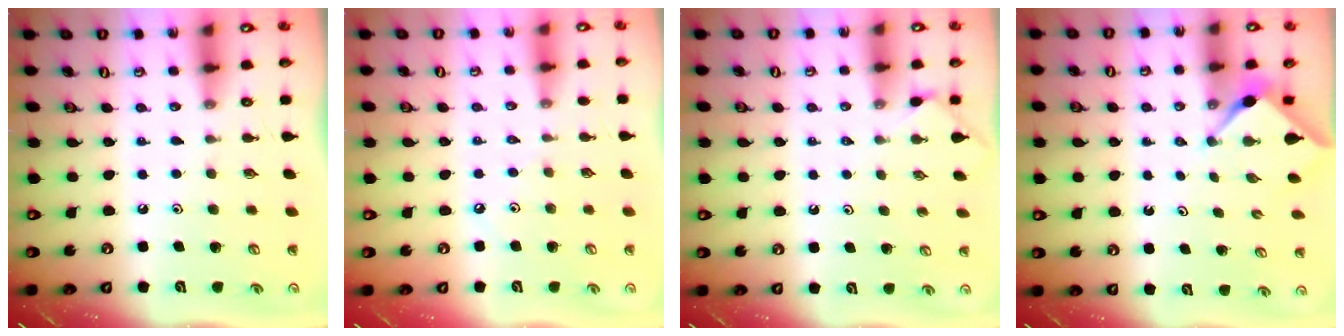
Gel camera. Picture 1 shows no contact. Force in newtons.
{"total": 1.2, "press": 1.1, "slide": 0.4}
{"total": 2.1, "press": 2.1, "slide": 0.4}
{"total": 2.9, "press": 2.9, "slide": 0.4}